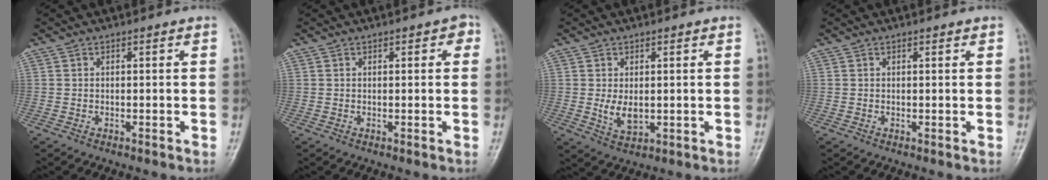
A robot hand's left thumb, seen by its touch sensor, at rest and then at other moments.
{"total": 2.2, "force": [0.8, 1.2, 1.7], "torque": [-0.010, 0.003, 0.007]}
{"total": 4.0, "force": [0.2, 2.4, 3.2], "torque": [-0.052, -0.012, 0.012]}
{"total": 0.6, "force": [0.4, 0.2, 0.3], "torque": [-0.005, -0.002, 0.005]}